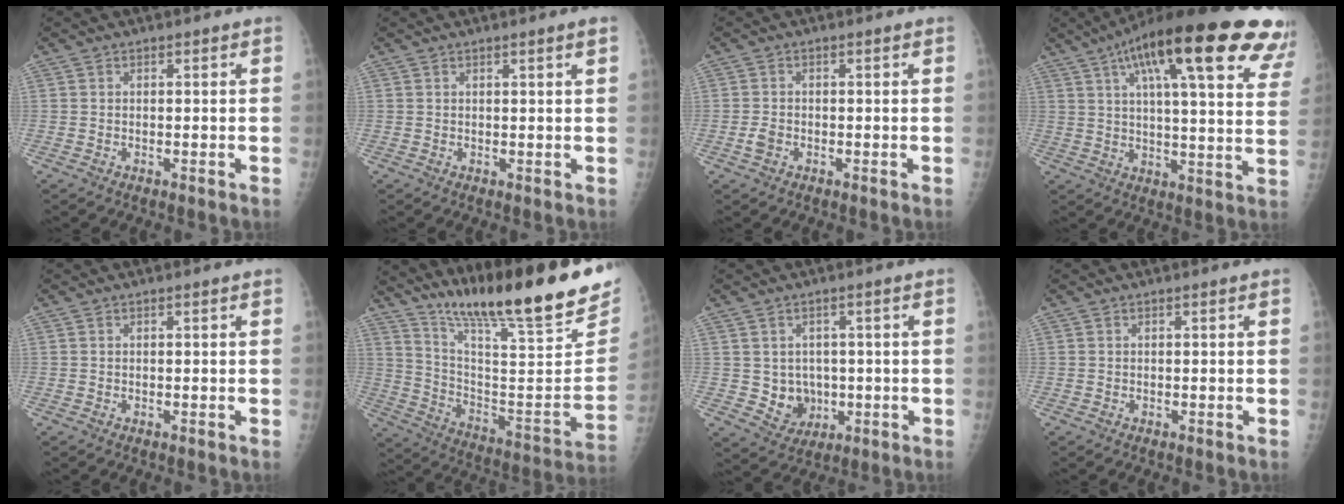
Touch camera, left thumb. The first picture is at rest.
{"total": 1.4, "force": [0.8, -0.4, 1.1], "torque": [-0.020, -0.006, 0.014]}
{"total": 1.8, "force": [-0.6, 1.2, 1.2], "torque": [-0.024, 0.006, -0.011]}
{"total": 29.7, "force": [16.4, 7.2, 23.7], "torque": [-0.301, -0.002, 0.224]}
{"total": 0.0}
{"total": 28.1, "force": [20.9, 4.3, 18.3], "torque": [-0.272, -0.103, 0.333]}
{"total": 6.0, "force": [-0.1, 5.4, 2.7], "torque": [-0.012, 0.000, 0.013]}
{"total": 0.0}